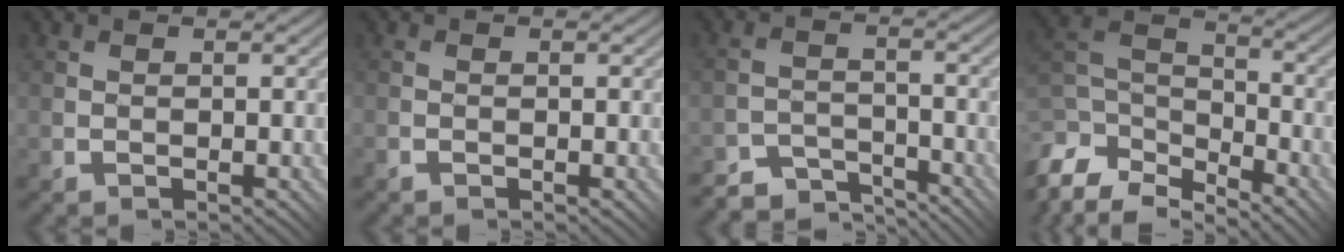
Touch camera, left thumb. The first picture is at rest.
{"total": 0.9, "force": [-0.7, 0.3, 0.4], "torque": [-0.009, -0.001, -0.017]}
{"total": 5.0, "force": [-4.8, 0.9, 0.7], "torque": [-0.007, 0.002, -0.089]}
{"total": 12.6, "force": [-9.0, 6.4, 6.1], "torque": [-0.180, -0.006, -0.153]}